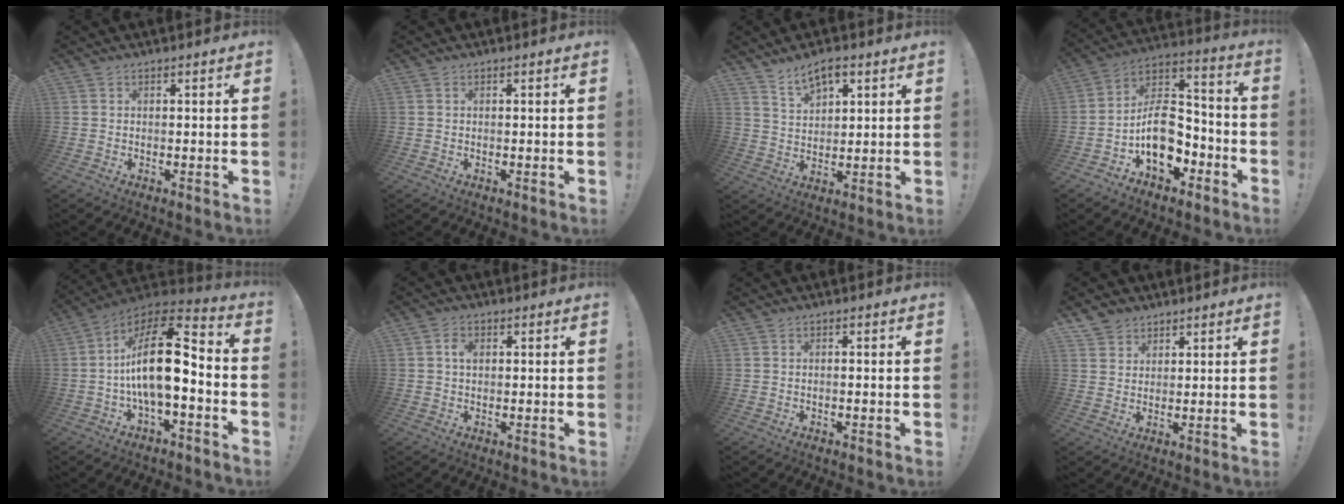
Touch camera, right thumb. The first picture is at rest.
{"total": 0.0}
{"total": 6.6, "force": [4.6, 3.3, 3.3], "torque": [-0.061, -0.017, 0.084]}
{"total": 15.4, "force": [-5.0, 10.9, 9.7], "torque": [-0.150, 0.027, -0.079]}
{"total": 19.5, "force": [-0.4, 8.4, 17.6], "torque": [-0.313, 0.011, -0.004]}
{"total": 2.7, "force": [0.4, 1.8, 2.0], "torque": [-0.032, 0.003, 0.005]}
{"total": 0.9, "force": [-0.7, 0.0, 0.6], "torque": [-0.019, 0.004, -0.012]}
{"total": 4.5, "force": [3.3, 3.0, 0.3], "torque": [-0.002, -0.021, 0.064]}